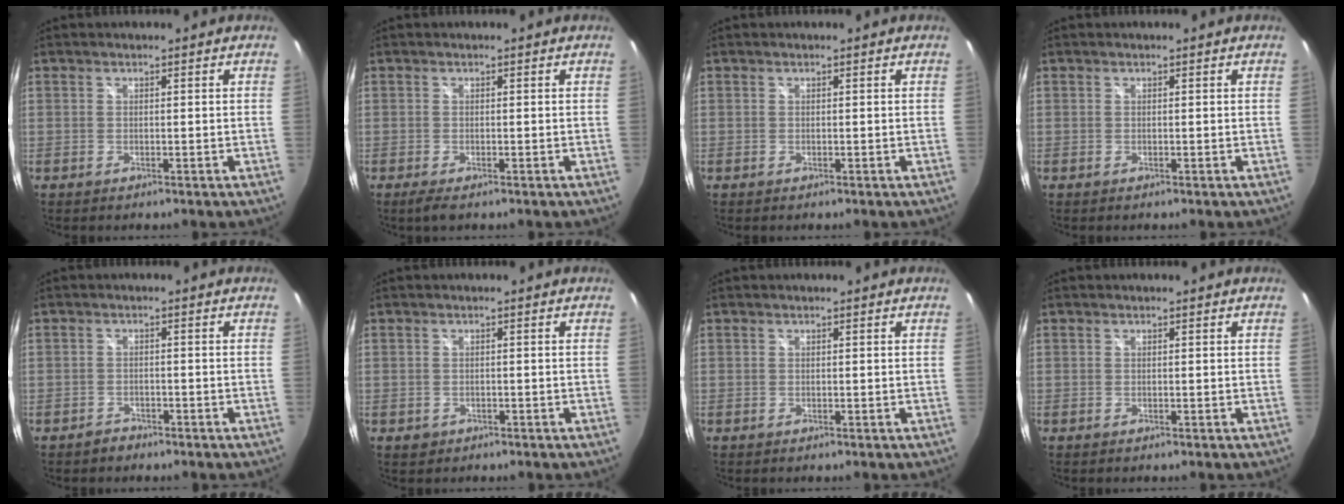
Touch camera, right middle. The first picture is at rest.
{"total": 2.0, "force": [-1.1, 0.2, 1.6], "torque": [-0.031, -0.009, -0.019]}
{"total": 0.0}
{"total": 0.0}
{"total": 1.3, "force": [-1.2, 0.3, 0.0], "torque": [-0.001, 0.000, -0.021]}
{"total": 1.0, "force": [-0.4, 0.8, 0.5], "torque": [-0.009, -0.006, -0.004]}
{"total": 0.0}
{"total": 0.0}